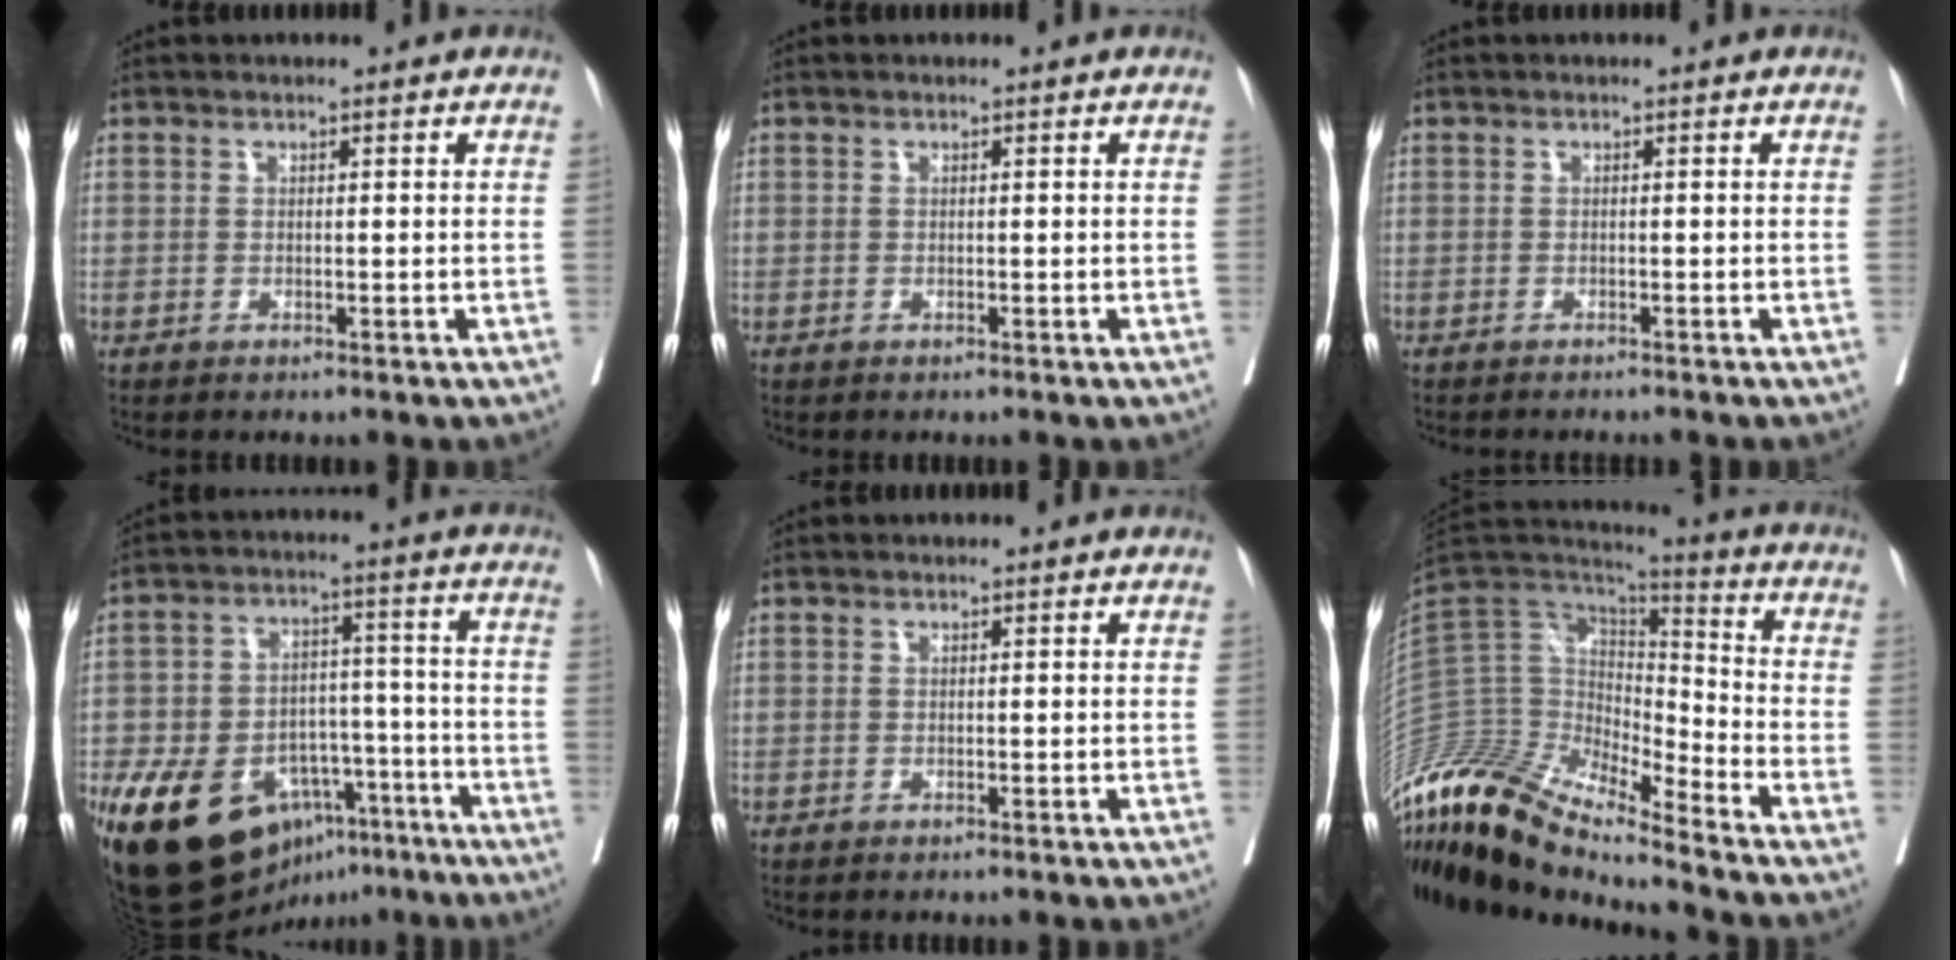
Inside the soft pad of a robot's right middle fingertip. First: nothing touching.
{"total": 0.0}
{"total": 3.6, "force": [-3.3, 0.0, 1.4], "torque": [-0.009, -0.003, -0.045]}
{"total": 21.4, "force": [-11.7, 13.1, 12.2], "torque": [-0.235, 0.028, -0.177]}
{"total": 0.0}
{"total": 17.4, "force": [-15.1, 2.6, 8.4], "torque": [-0.158, 0.047, -0.284]}